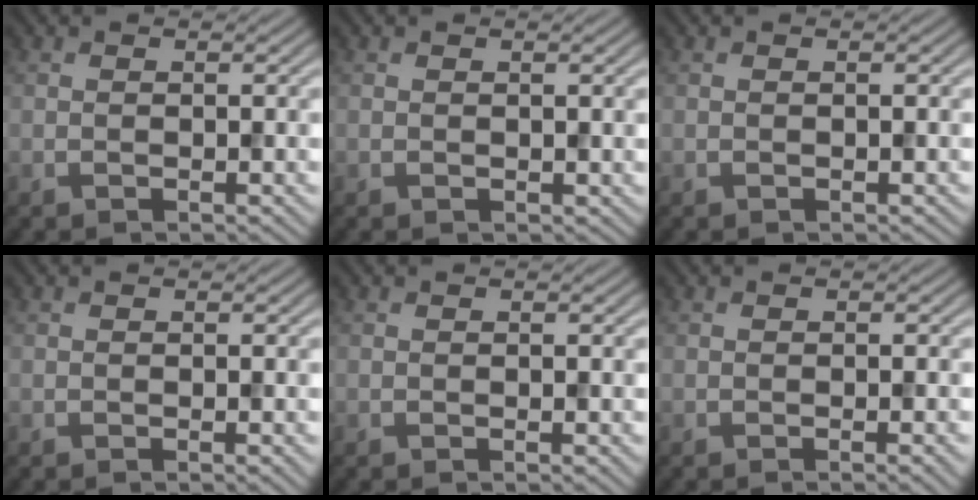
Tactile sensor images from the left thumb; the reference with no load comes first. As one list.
[{"total": 0.0}, {"total": 0.0}, {"total": 0.6, "force": [-0.2, 0.1, 0.6], "torque": [-0.008, -0.002, -0.004]}, {"total": 0.0}, {"total": 1.3, "force": [-0.4, 0.2, 1.2], "torque": [-0.015, -0.001, -0.007]}]